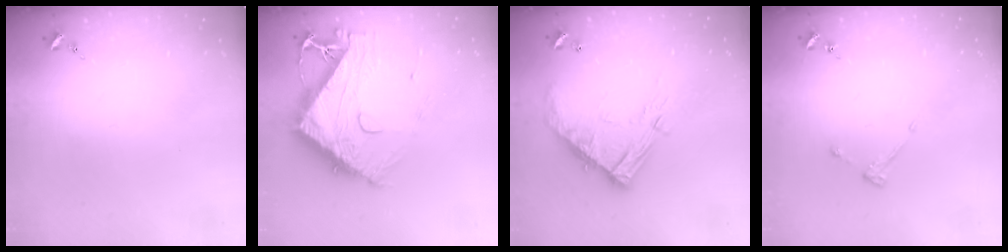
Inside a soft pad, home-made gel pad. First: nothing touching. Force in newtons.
{"total": 14.2, "press": 14.1, "slide": 1.2}
{"total": 15.6, "press": 15.6, "slide": 1.2}
{"total": 2.9, "press": 2.9, "slide": 0.5}